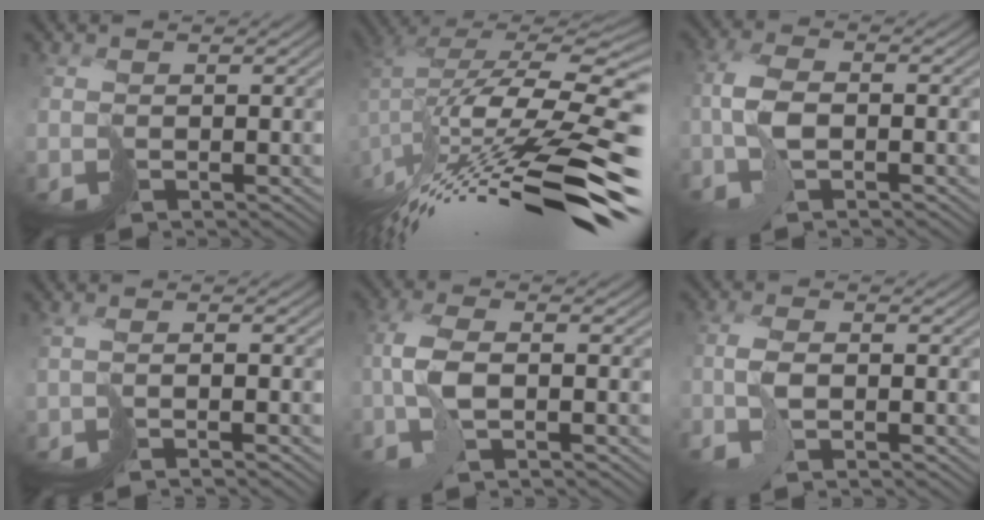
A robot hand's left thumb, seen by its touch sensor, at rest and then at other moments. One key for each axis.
{"total": 15.0, "fx": -4.1, "fy": 5.2, "fz": 13.5, "tx": -0.256, "ty": -0.001, "tz": -0.064}
{"total": 5.0, "fx": -1.5, "fy": 1.8, "fz": 4.4, "tx": -0.100, "ty": 0.008, "tz": -0.038}
{"total": 2.3, "fx": -1.7, "fy": -0.7, "fz": 1.4, "tx": -0.021, "ty": -0.001, "tz": -0.035}
{"total": 5.2, "fx": -1.3, "fy": 1.3, "fz": 4.8, "tx": -0.112, "ty": 0.009, "tz": -0.036}
{"total": 3.3, "fx": -1.5, "fy": 0.8, "fz": 2.8, "tx": -0.060, "ty": 0.005, "tz": -0.041}